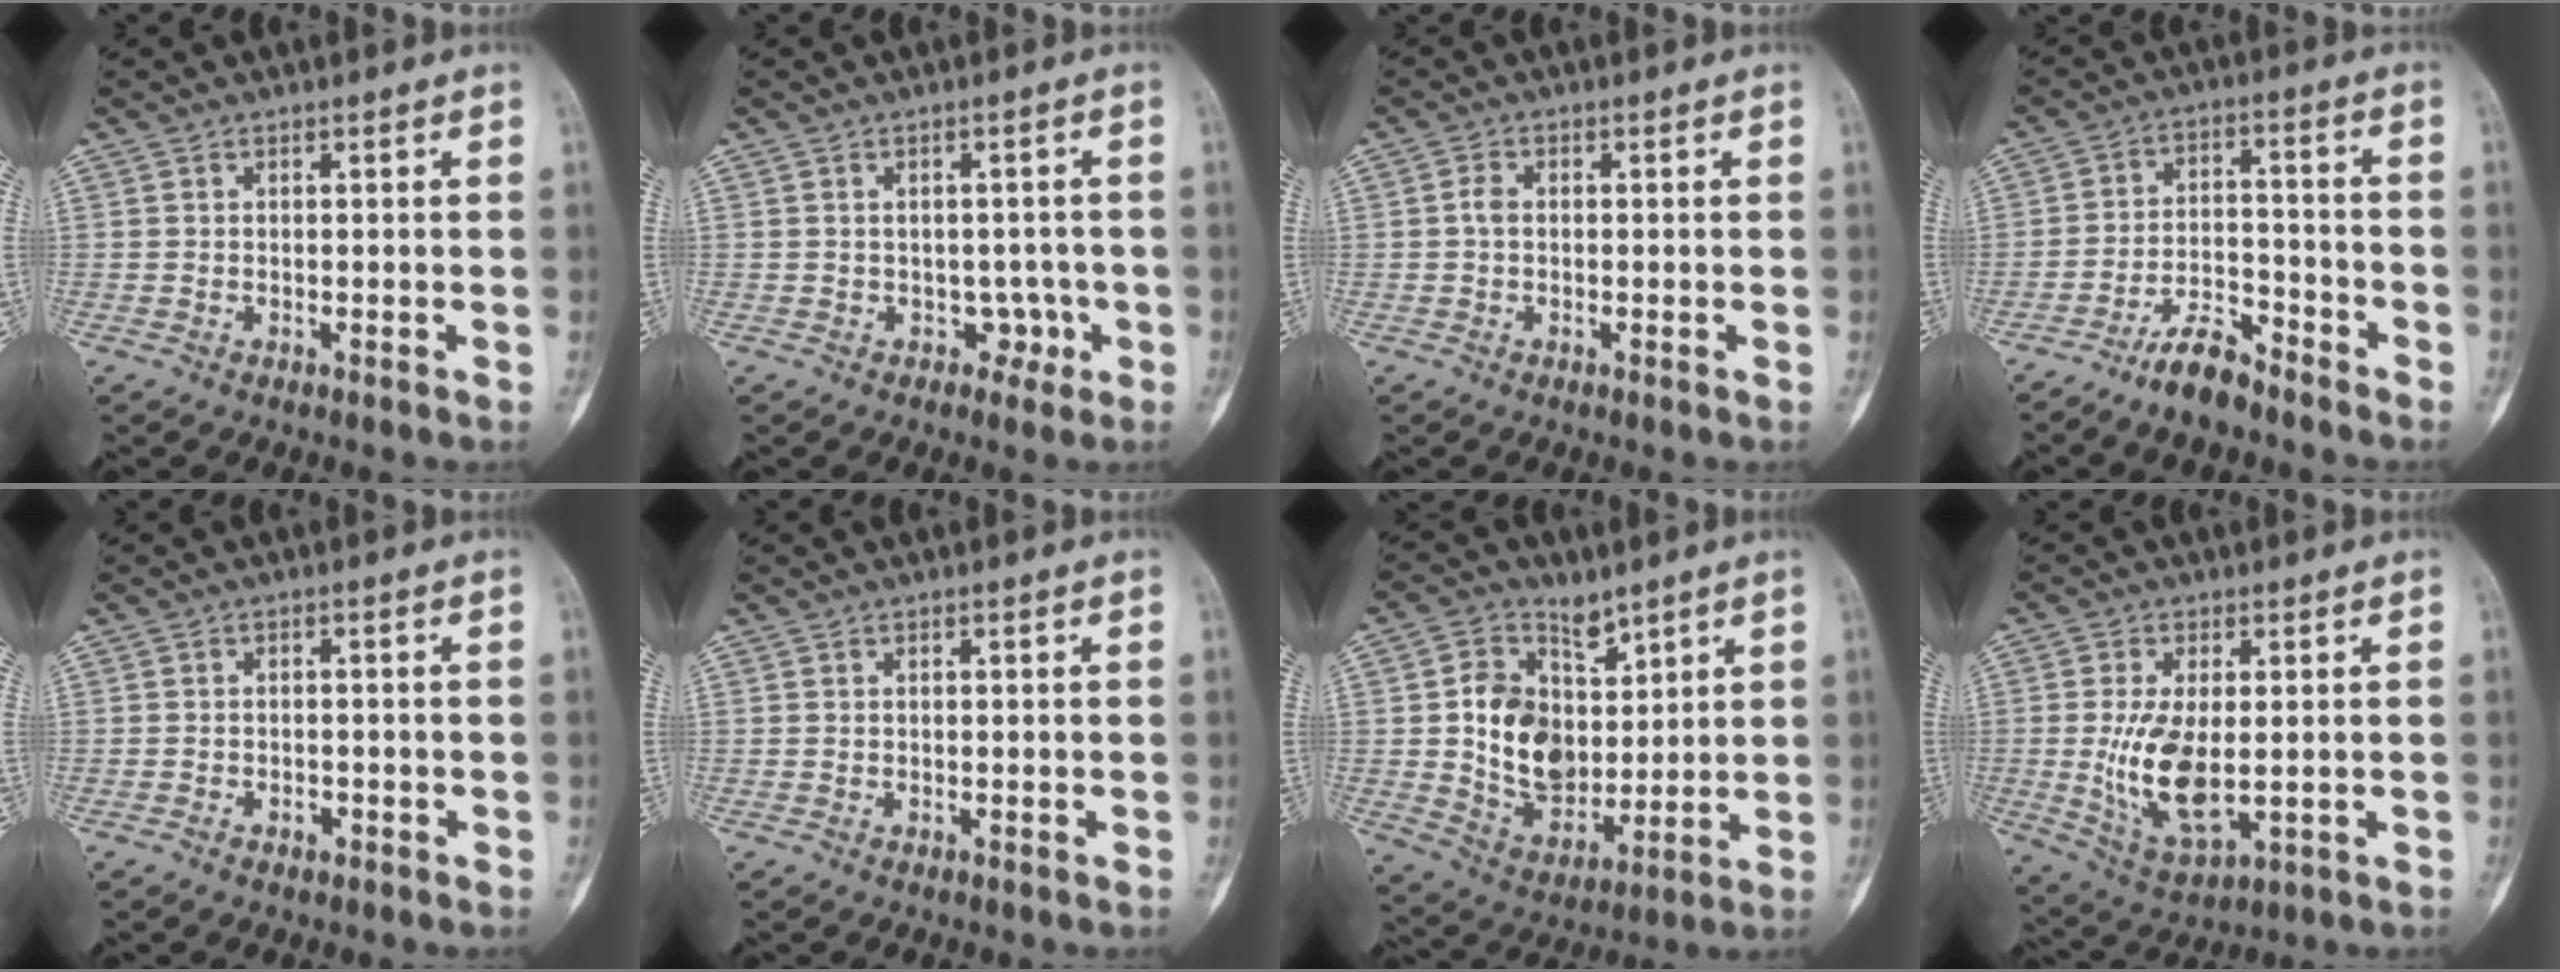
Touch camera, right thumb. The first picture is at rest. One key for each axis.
{"total": 3.1, "fx": -1.0, "fy": 2.7, "fz": 1.2, "tx": 0.015, "ty": 0.011, "tz": -0.012}
{"total": 1.9, "fx": 0.0, "fy": 1.4, "fz": 1.3, "tx": -0.021, "ty": 0.003, "tz": -0.005}
{"total": 7.6, "fx": -6.3, "fy": 2.4, "fz": 3.6, "tx": -0.052, "ty": 0.046, "tz": -0.117}
{"total": 1.5, "fx": -0.9, "fy": 1.1, "fz": 0.6, "tx": -0.003, "ty": 0.007, "tz": -0.013}
{"total": 0.0}
{"total": 13.8, "fx": 4.1, "fy": 10.3, "fz": 8.1, "tx": -0.100, "ty": -0.027, "tz": 0.088}
{"total": 11.7, "fx": -0.4, "fy": 5.9, "fz": 10.1, "tx": -0.188, "ty": -0.017, "tz": 0.008}